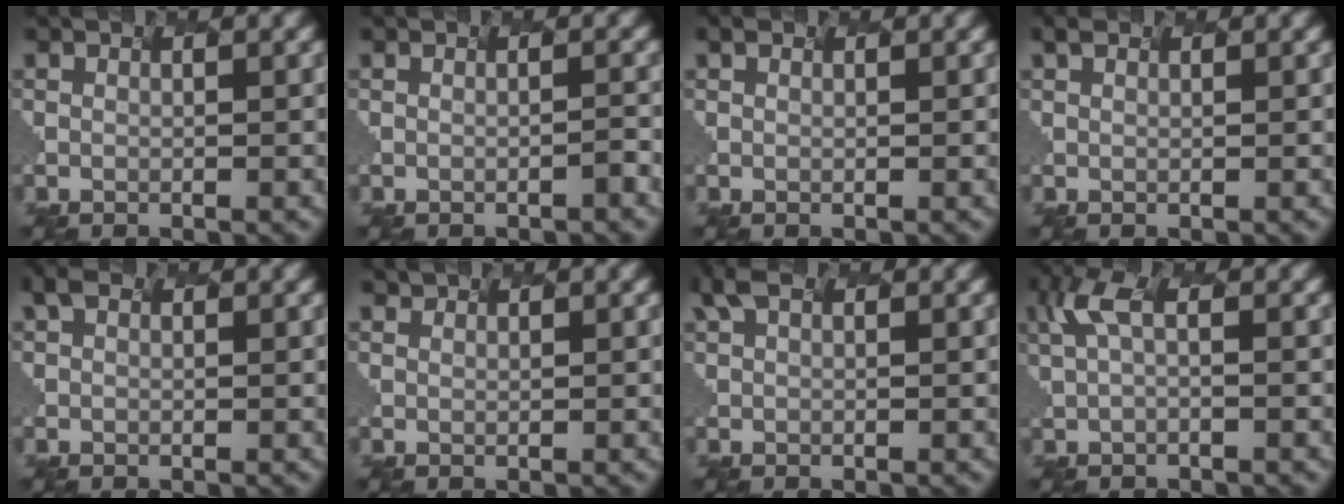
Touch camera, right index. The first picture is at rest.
{"total": 1.0, "force": [-0.5, 0.2, 0.8], "torque": [-0.007, 0.006, -0.003]}
{"total": 0.7, "force": [0.7, 0.3, 0.1], "torque": [-0.002, 0.009, 0.012]}
{"total": 1.0, "force": [1.0, 0.1, 0.2], "torque": [-0.003, 0.009, 0.019]}
{"total": 0.8, "force": [0.7, 0.1, 0.4], "torque": [-0.017, 0.007, 0.023]}
{"total": 1.3, "force": [1.3, 0.0, 0.1], "torque": [-0.004, 0.004, 0.027]}
{"total": 0.9, "force": [0.7, -0.1, 0.6], "torque": [-0.026, 0.005, 0.033]}
{"total": 1.8, "force": [-0.3, -0.1, 1.8], "torque": [-0.056, 0.007, 0.027]}